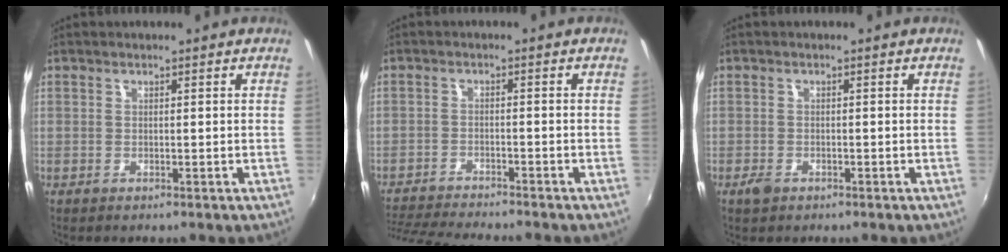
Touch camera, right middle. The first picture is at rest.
{"total": 10.0, "force": [-9.3, 0.3, 3.6], "torque": [-0.094, -0.019, -0.156]}
{"total": 1.9, "force": [-1.3, 1.0, 0.9], "torque": [-0.019, -0.004, -0.025]}